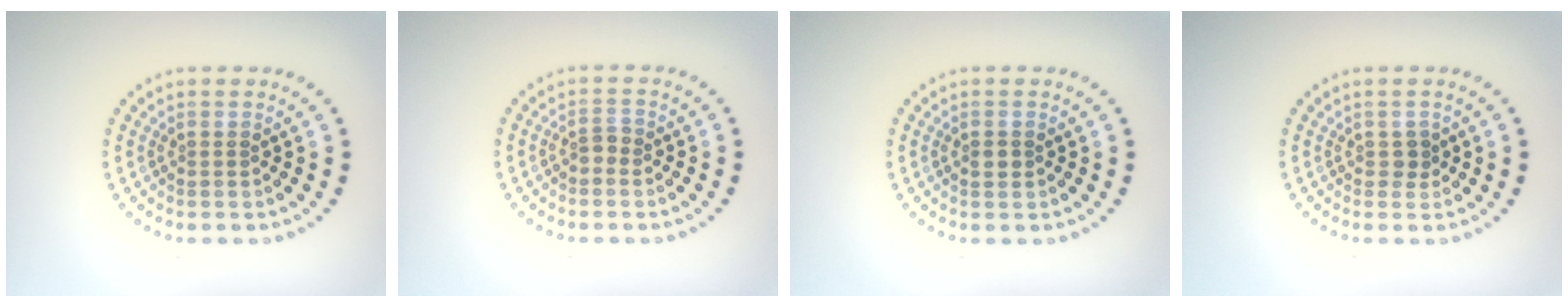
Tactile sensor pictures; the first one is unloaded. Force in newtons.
{"total": 1.1, "press": 1.0, "slide": 0.5}
{"total": 1.2, "press": 1.1, "slide": 0.3}
{"total": 0.9, "press": 0.8, "slide": 0.4}